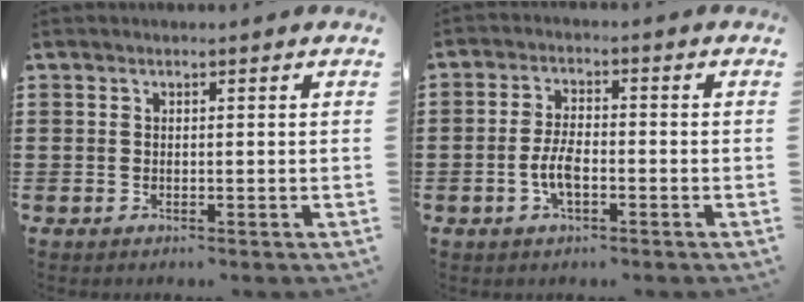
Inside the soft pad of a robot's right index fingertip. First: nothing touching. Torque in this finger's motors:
{"motor_torque": [2.14, 0.00, 0.27, 0.01]}